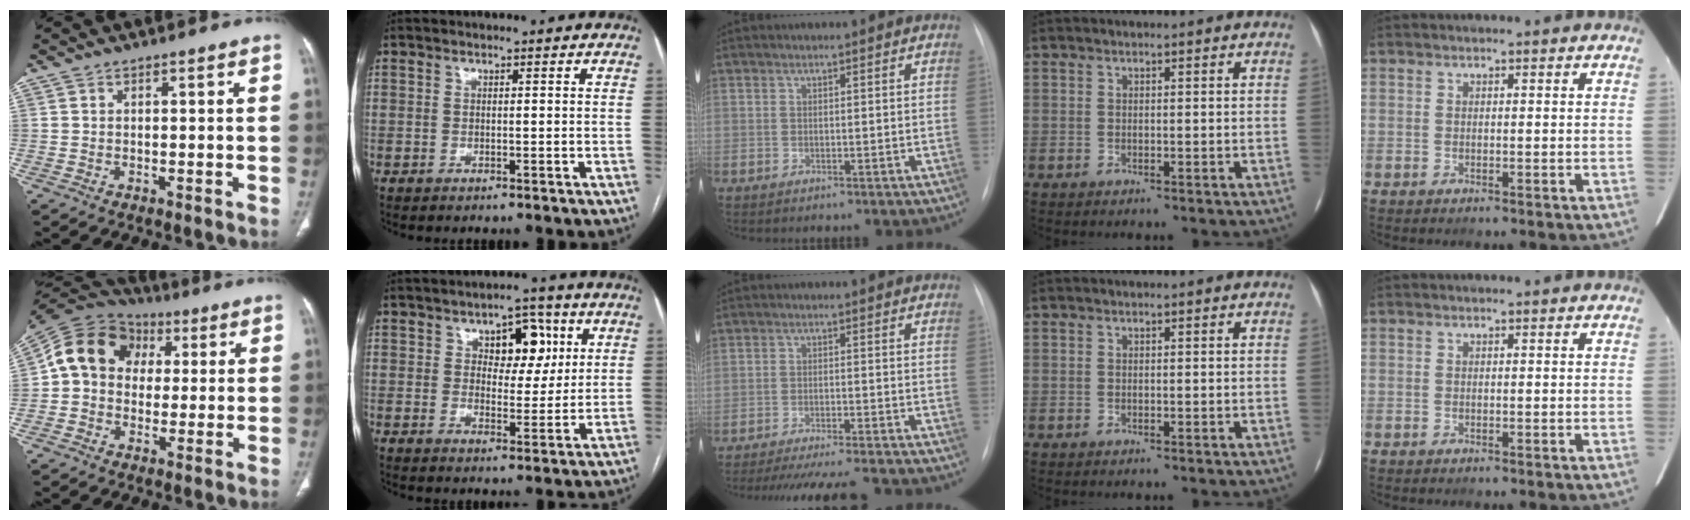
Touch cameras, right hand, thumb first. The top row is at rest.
{"thumb": {"total": 13.0, "force": [1.9, 10.9, 6.8], "torque": [-0.111, 0.030, 0.020]}, "index": {"total": 7.6, "force": [2.9, 4.2, 5.6], "torque": [-0.068, 0.016, 0.045]}, "middle": {"total": 13.9, "force": [-12.6, 0.6, 5.9], "torque": [-0.085, -0.024, -0.172]}}